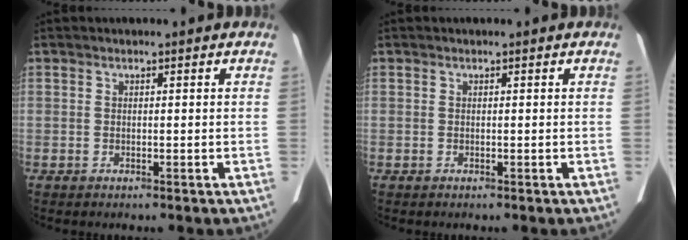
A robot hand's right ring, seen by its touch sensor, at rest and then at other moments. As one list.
[{"total": 0.0}]